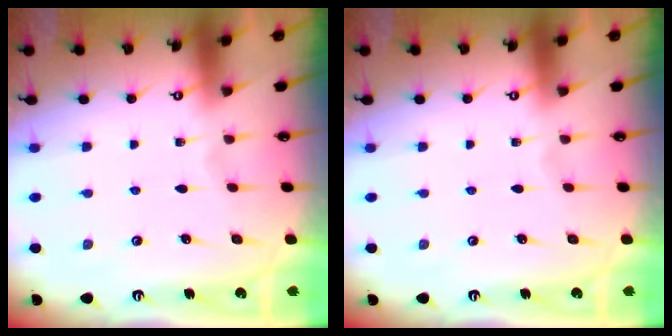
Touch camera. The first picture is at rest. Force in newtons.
{"total": 0.0}